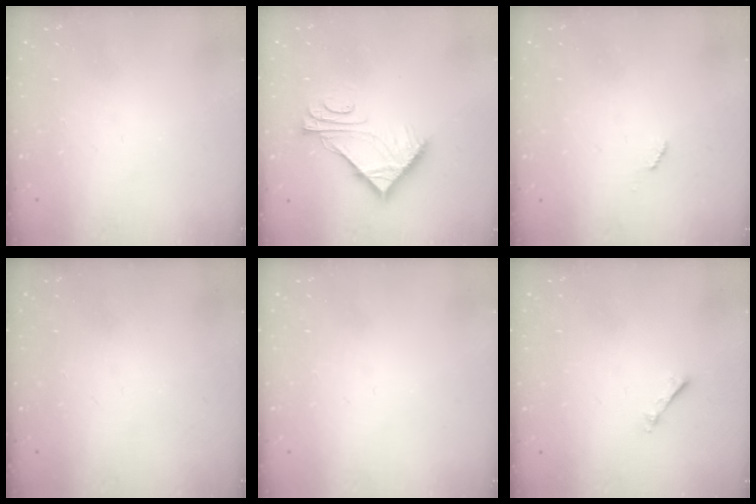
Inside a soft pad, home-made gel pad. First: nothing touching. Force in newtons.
{"total": 8.7, "press": 8.7, "slide": 0.1}
{"total": 2.5, "press": 2.5, "slide": 0.4}
{"total": 0.0}
{"total": 0.0}
{"total": 1.0, "press": 1.0, "slide": 0.2}